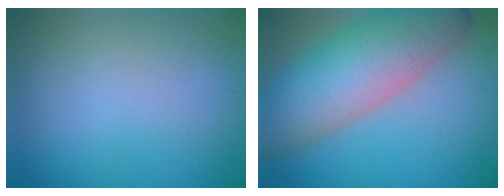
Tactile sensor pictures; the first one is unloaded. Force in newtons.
{"total": 10.9, "press": 10.8, "slide": 0.3}